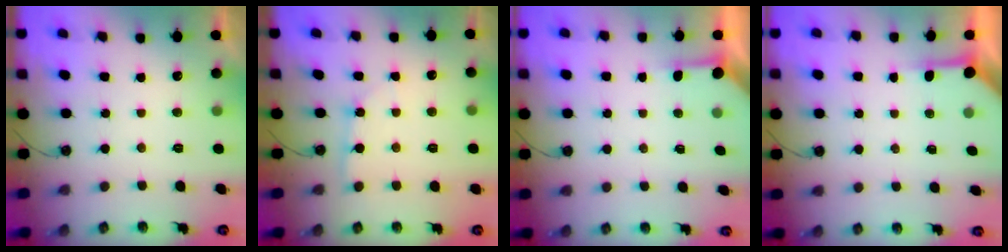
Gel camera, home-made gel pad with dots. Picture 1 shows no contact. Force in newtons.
{"total": 2.6, "press": 2.6, "slide": 0.2}
{"total": 2.4, "press": 2.4, "slide": 0.4}
{"total": 3.8, "press": 3.8, "slide": 0.4}